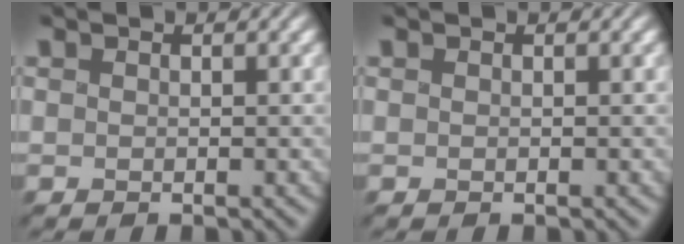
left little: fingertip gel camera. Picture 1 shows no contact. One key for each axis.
{"total": 0.0}